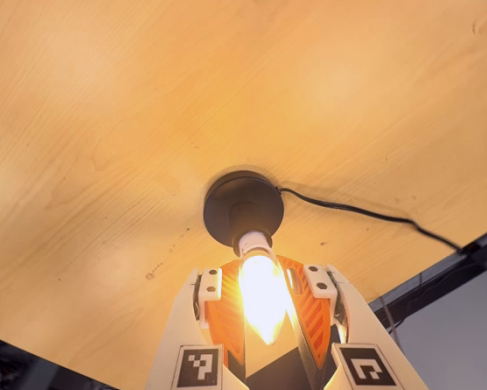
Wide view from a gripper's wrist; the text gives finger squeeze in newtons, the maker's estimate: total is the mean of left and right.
{"total": 15.8, "left": 15.6, "right": 16.0}